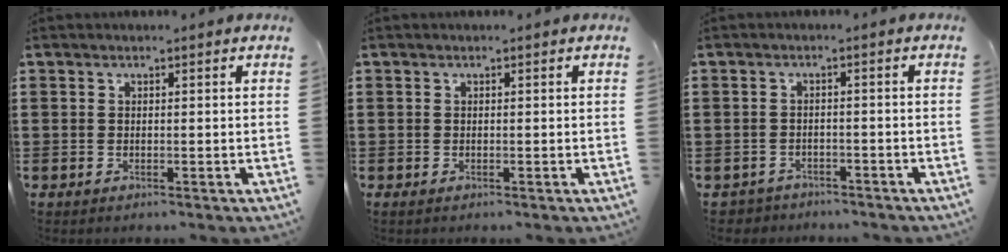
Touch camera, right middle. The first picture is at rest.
{"total": 0.0}
{"total": 2.1, "force": [-2.0, 0.4, -0.4], "torque": [-0.002, -0.001, -0.046]}